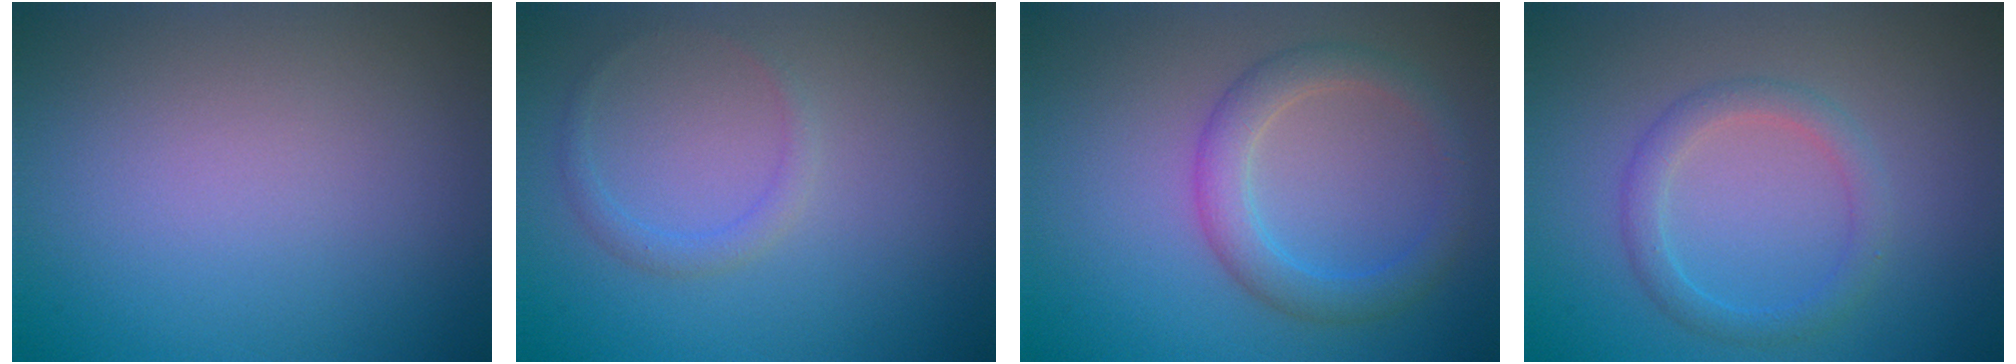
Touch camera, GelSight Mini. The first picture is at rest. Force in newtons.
{"total": 1.2, "press": 1.2, "slide": 0.2}
{"total": 3.5, "press": 3.5, "slide": 0.1}
{"total": 2.4, "press": 2.3, "slide": 0.1}